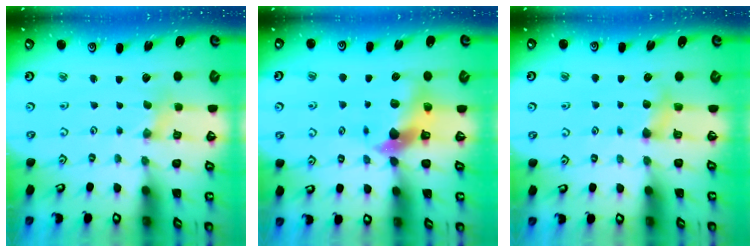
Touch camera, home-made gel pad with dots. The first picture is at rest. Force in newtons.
{"total": 9.0, "press": 8.9, "slide": 1.3}
{"total": 3.8, "press": 3.7, "slide": 0.5}